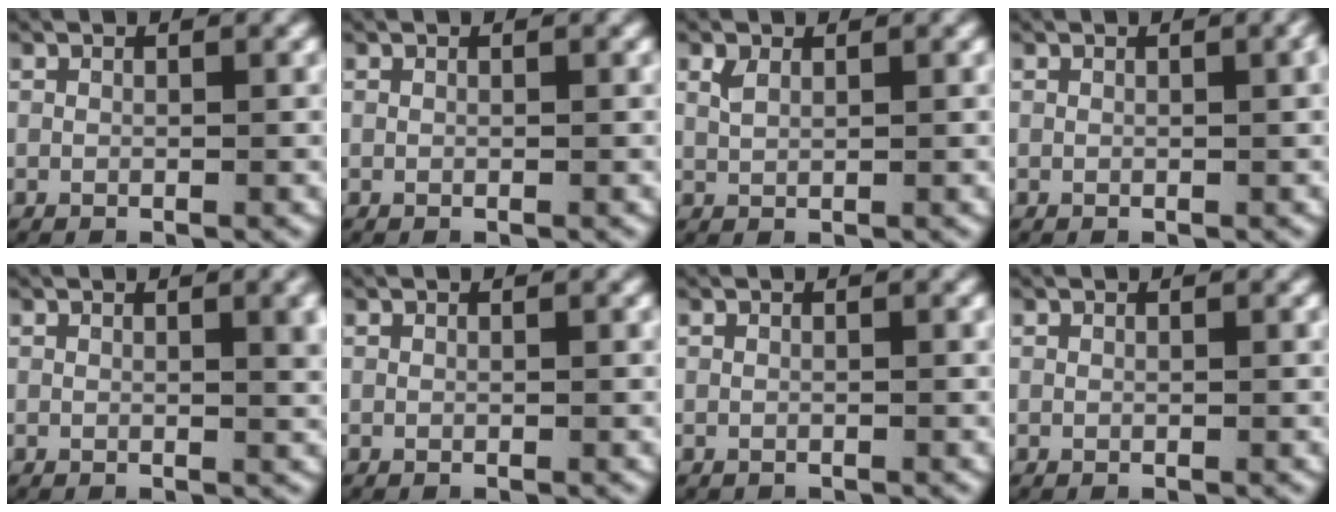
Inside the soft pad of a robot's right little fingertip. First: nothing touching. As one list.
[{"total": 0.0}, {"total": 1.1, "force": [0.7, 0.5, 0.6], "torque": [-0.017, -0.001, 0.018]}, {"total": 1.0, "force": [0.2, 0.2, 0.9], "torque": [-0.004, 0.006, 0.002]}, {"total": 1.7, "force": [0.7, 0.3, 1.6], "torque": [-0.013, 0.000, 0.012]}, {"total": 0.0}, {"total": 0.0}, {"total": 0.0}]